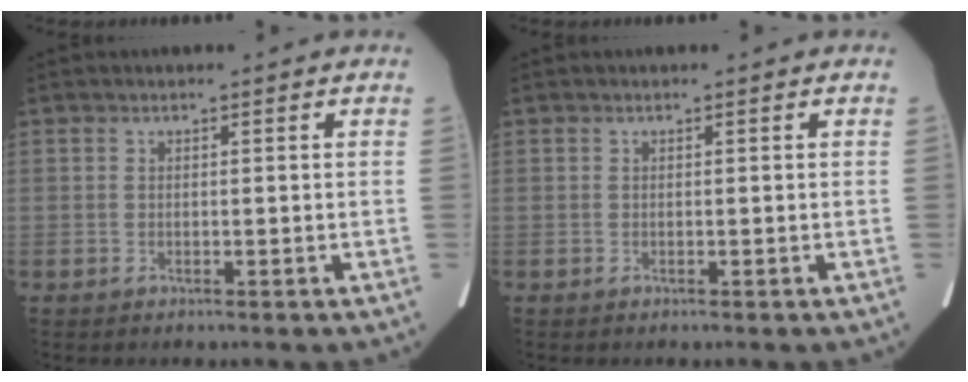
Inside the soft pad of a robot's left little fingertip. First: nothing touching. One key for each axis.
{"total": 0.0}